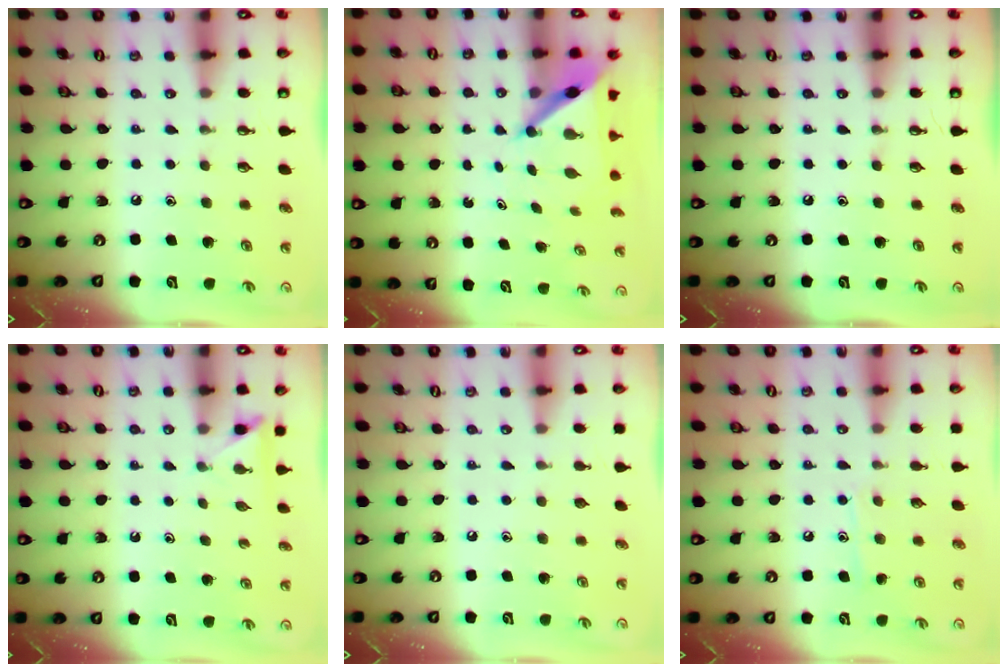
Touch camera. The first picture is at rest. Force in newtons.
{"total": 5.9, "press": 5.9, "slide": 0.2}
{"total": 0.0}
{"total": 2.7, "press": 2.7, "slide": 0.2}
{"total": 0.0}
{"total": 7.4, "press": 7.4, "slide": 0.3}